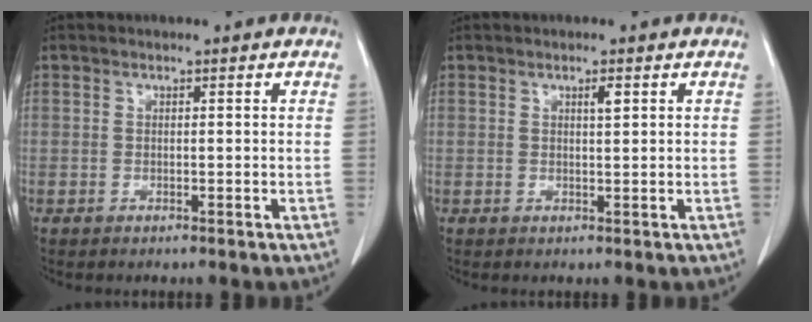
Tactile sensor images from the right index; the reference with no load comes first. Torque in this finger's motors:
{"motor_torque": [0.02, -0.01, 0.00, 0.00]}